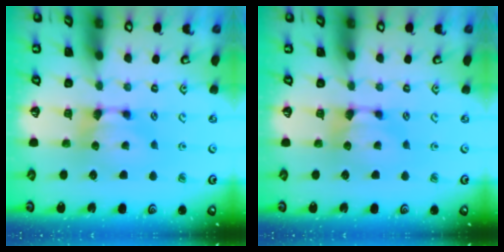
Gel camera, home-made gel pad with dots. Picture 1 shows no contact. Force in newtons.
{"total": 0.0}